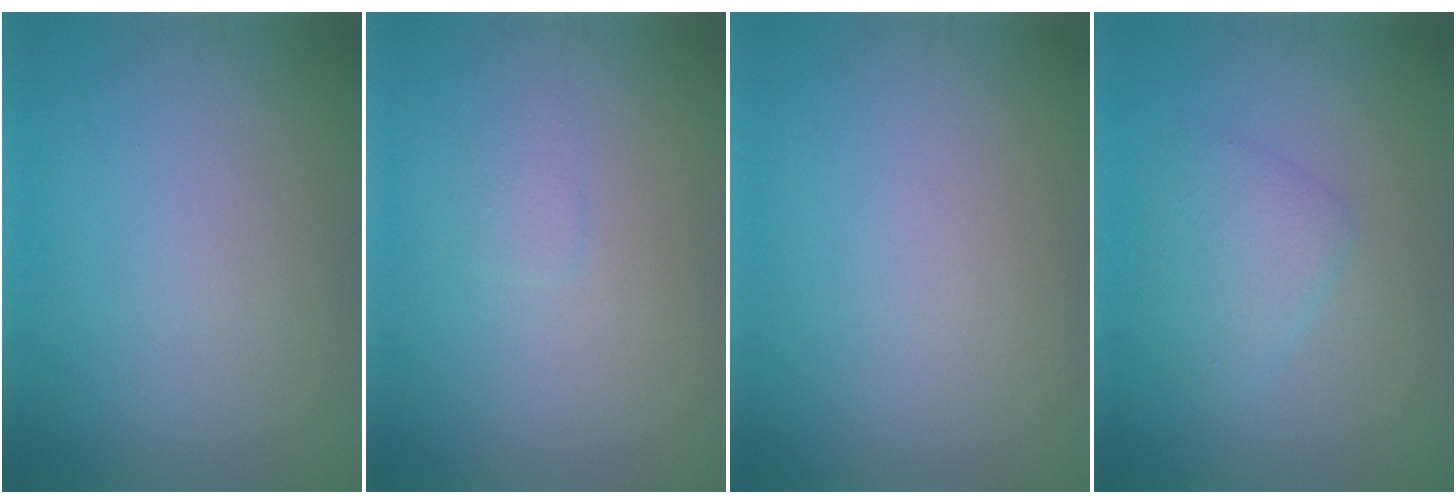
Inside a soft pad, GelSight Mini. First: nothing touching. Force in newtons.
{"total": 0.9, "press": 0.9, "slide": 0.1}
{"total": 0.0}
{"total": 2.6, "press": 2.6, "slide": 0.3}